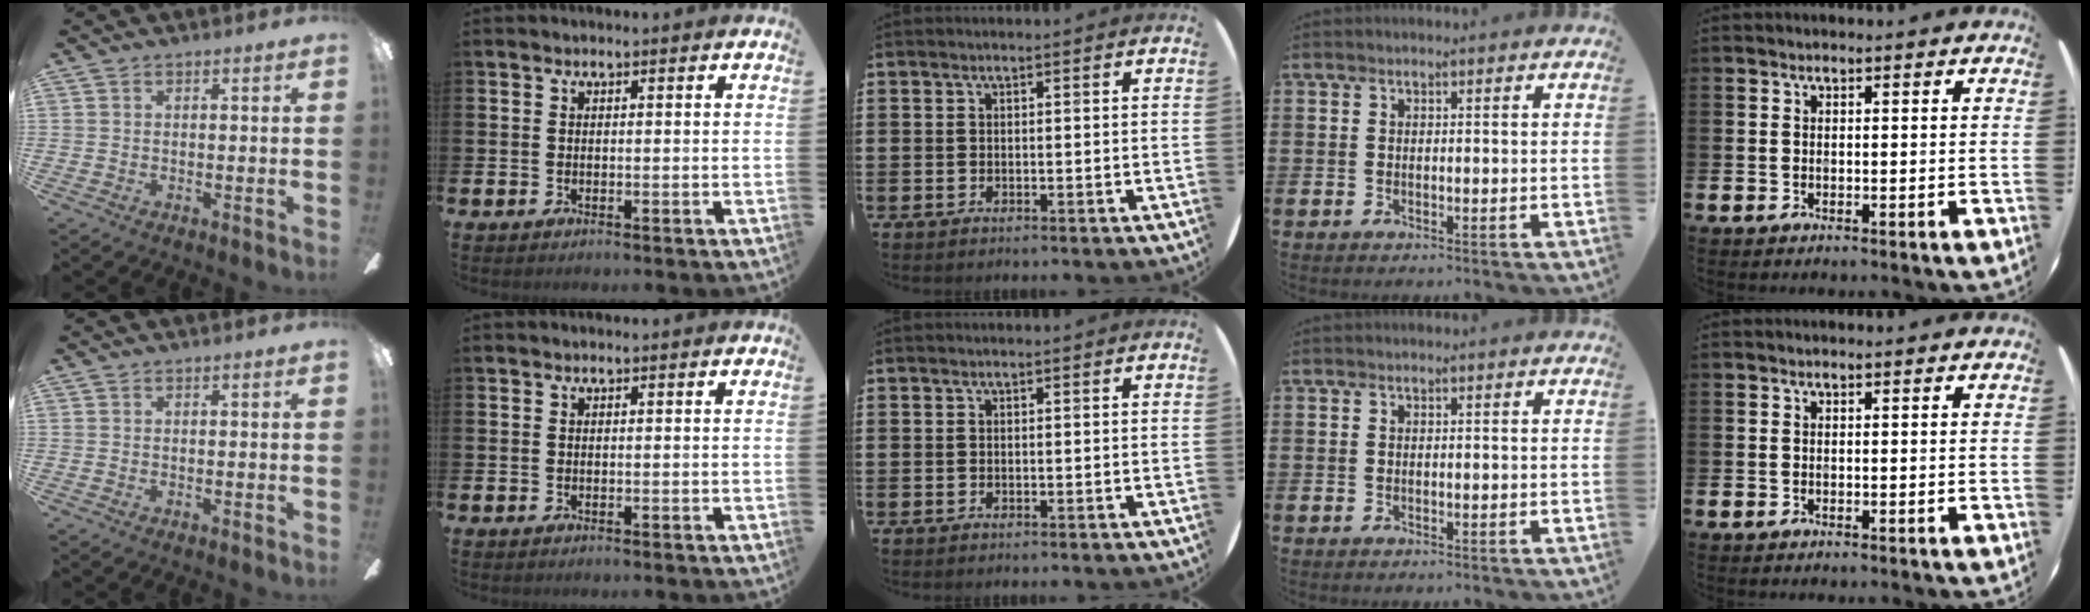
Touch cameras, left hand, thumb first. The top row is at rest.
{}